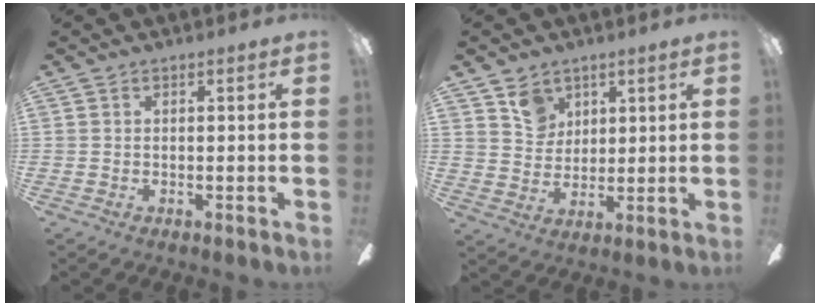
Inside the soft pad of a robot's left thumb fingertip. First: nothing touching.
{"total": 6.8, "force": [4.6, 4.8, 1.6], "torque": [-0.021, -0.014, 0.083]}